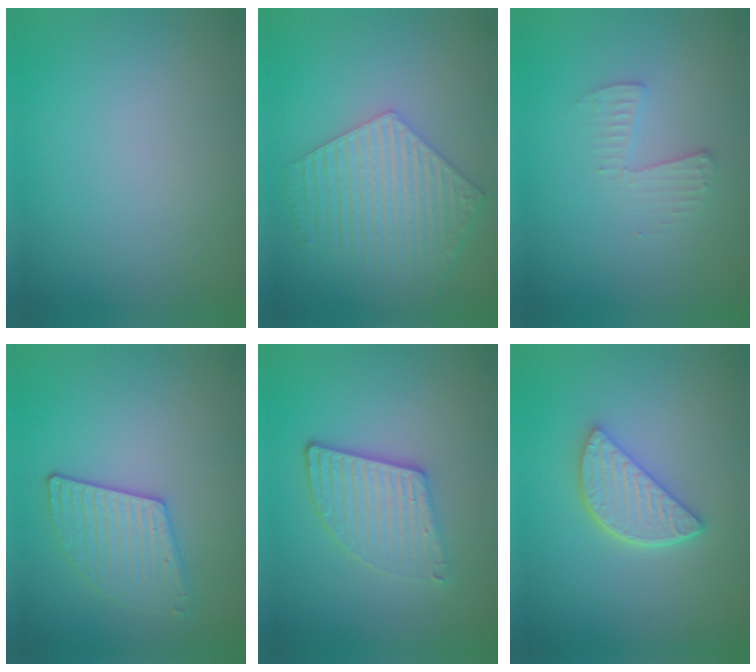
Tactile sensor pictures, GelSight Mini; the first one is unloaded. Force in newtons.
{"total": 6.4, "press": 4.9, "slide": 4.2}
{"total": 1.6, "press": 1.6, "slide": 0.1}
{"total": 3.0, "press": 2.9, "slide": 0.4}
{"total": 3.7, "press": 3.2, "slide": 2.0}
{"total": 3.9, "press": 3.3, "slide": 2.2}